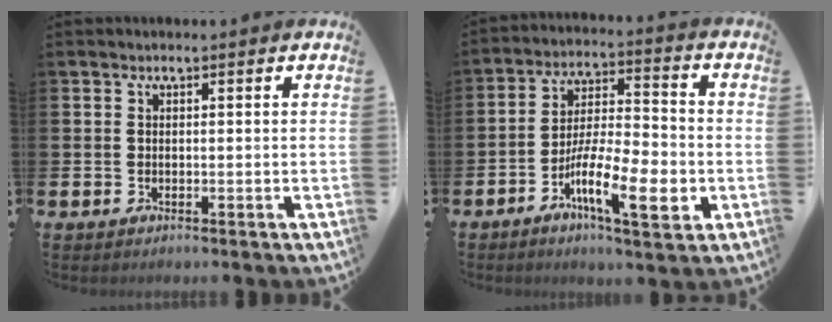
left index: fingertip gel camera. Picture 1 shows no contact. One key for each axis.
{"total": 10.8, "fx": -4.3, "fy": 2.6, "fz": 9.6, "tx": -0.183, "ty": -0.008, "tz": -0.078}